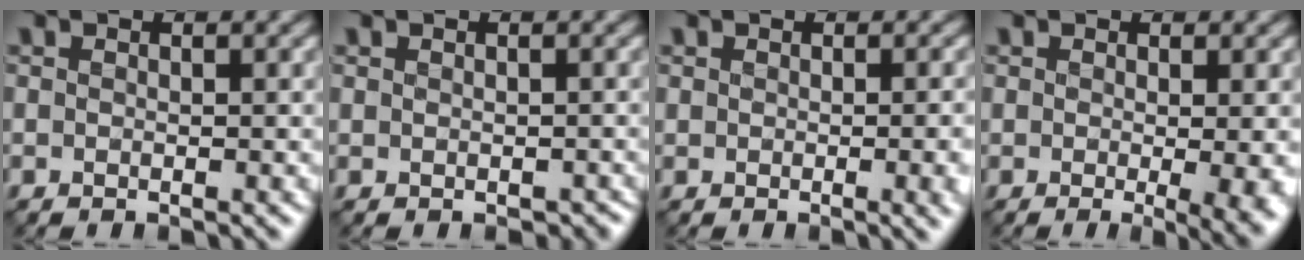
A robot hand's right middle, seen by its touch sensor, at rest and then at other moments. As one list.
[{"total": 0.7, "force": [-0.1, 0.7, 0.0], "torque": [0.003, -0.006, 0.000]}, {"total": 2.8, "force": [-0.2, 1.3, 2.5], "torque": [-0.019, -0.009, 0.001]}, {"total": 4.0, "force": [-0.4, 1.2, 3.8], "torque": [-0.050, -0.018, -0.004]}]